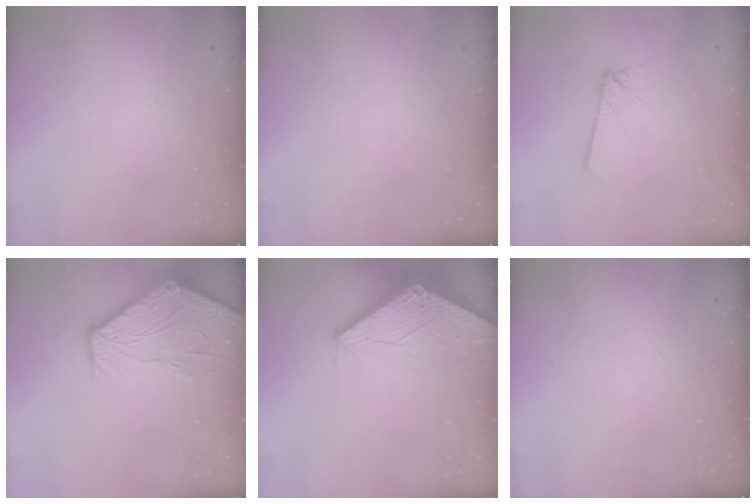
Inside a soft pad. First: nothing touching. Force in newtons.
{"total": 0.0}
{"total": 2.2, "press": 2.2, "slide": 0.3}
{"total": 10.8, "press": 10.8, "slide": 1.2}
{"total": 2.9, "press": 2.9, "slide": 0.1}
{"total": 0.0}